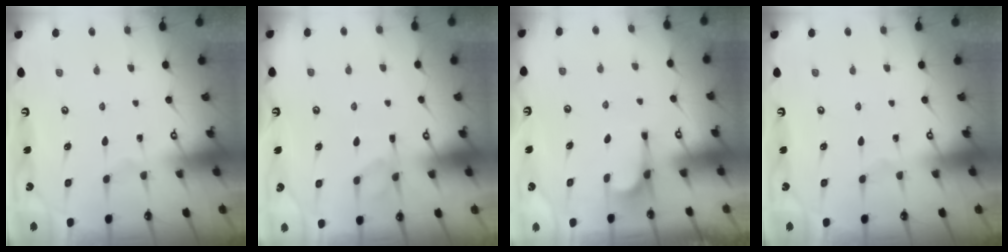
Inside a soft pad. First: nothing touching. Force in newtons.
{"total": 1.2, "press": 0.5, "slide": 1.1}
{"total": 3.0, "press": 2.9, "slide": 0.7}
{"total": 0.0}